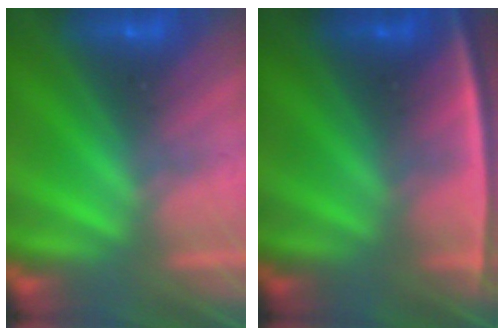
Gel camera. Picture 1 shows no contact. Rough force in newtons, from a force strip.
{"total": 2.4}